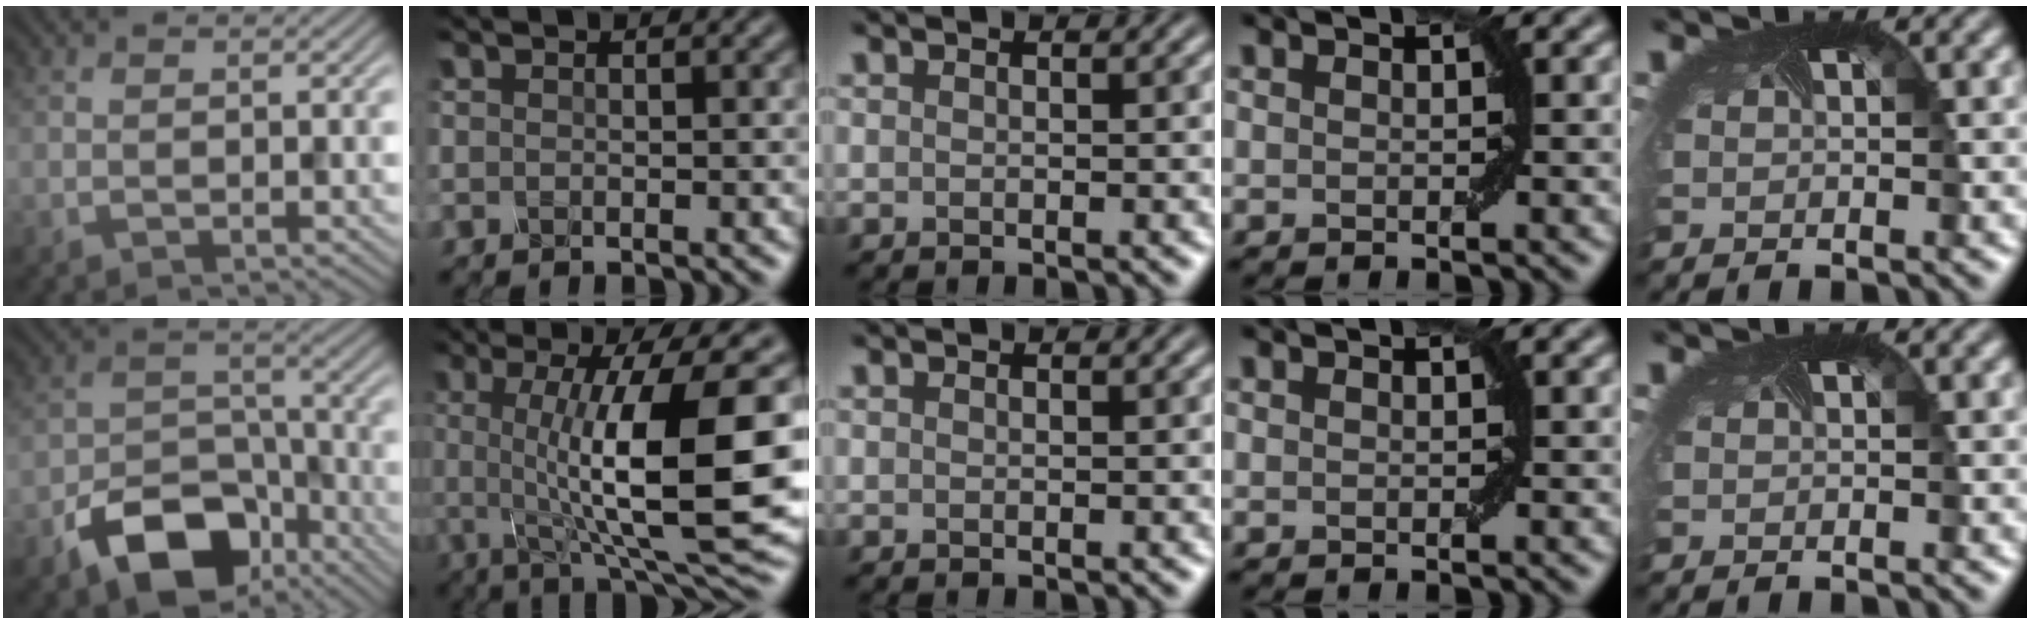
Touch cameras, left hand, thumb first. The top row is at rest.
{"thumb": {"total": 12.3, "force": [-7.4, 7.3, 6.6], "torque": [-0.123, -0.019, -0.135]}, "index": {"total": 13.5, "force": [0.2, 3.2, 13.1], "torque": [-0.182, 0.000, 0.005]}}